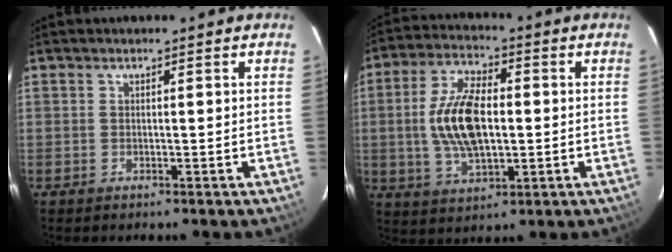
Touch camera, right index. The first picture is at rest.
{"total": 12.9, "force": [-0.2, 6.3, 11.3], "torque": [-0.226, 0.007, -0.001]}